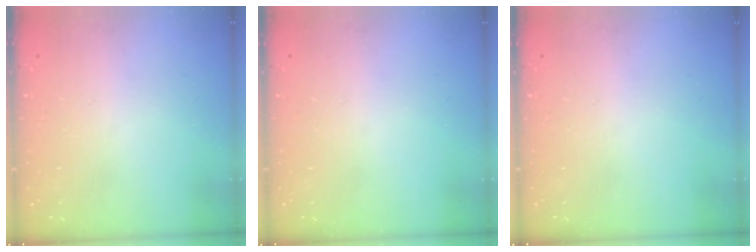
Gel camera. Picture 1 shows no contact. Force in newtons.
{"total": 0.0}
{"total": 0.0}